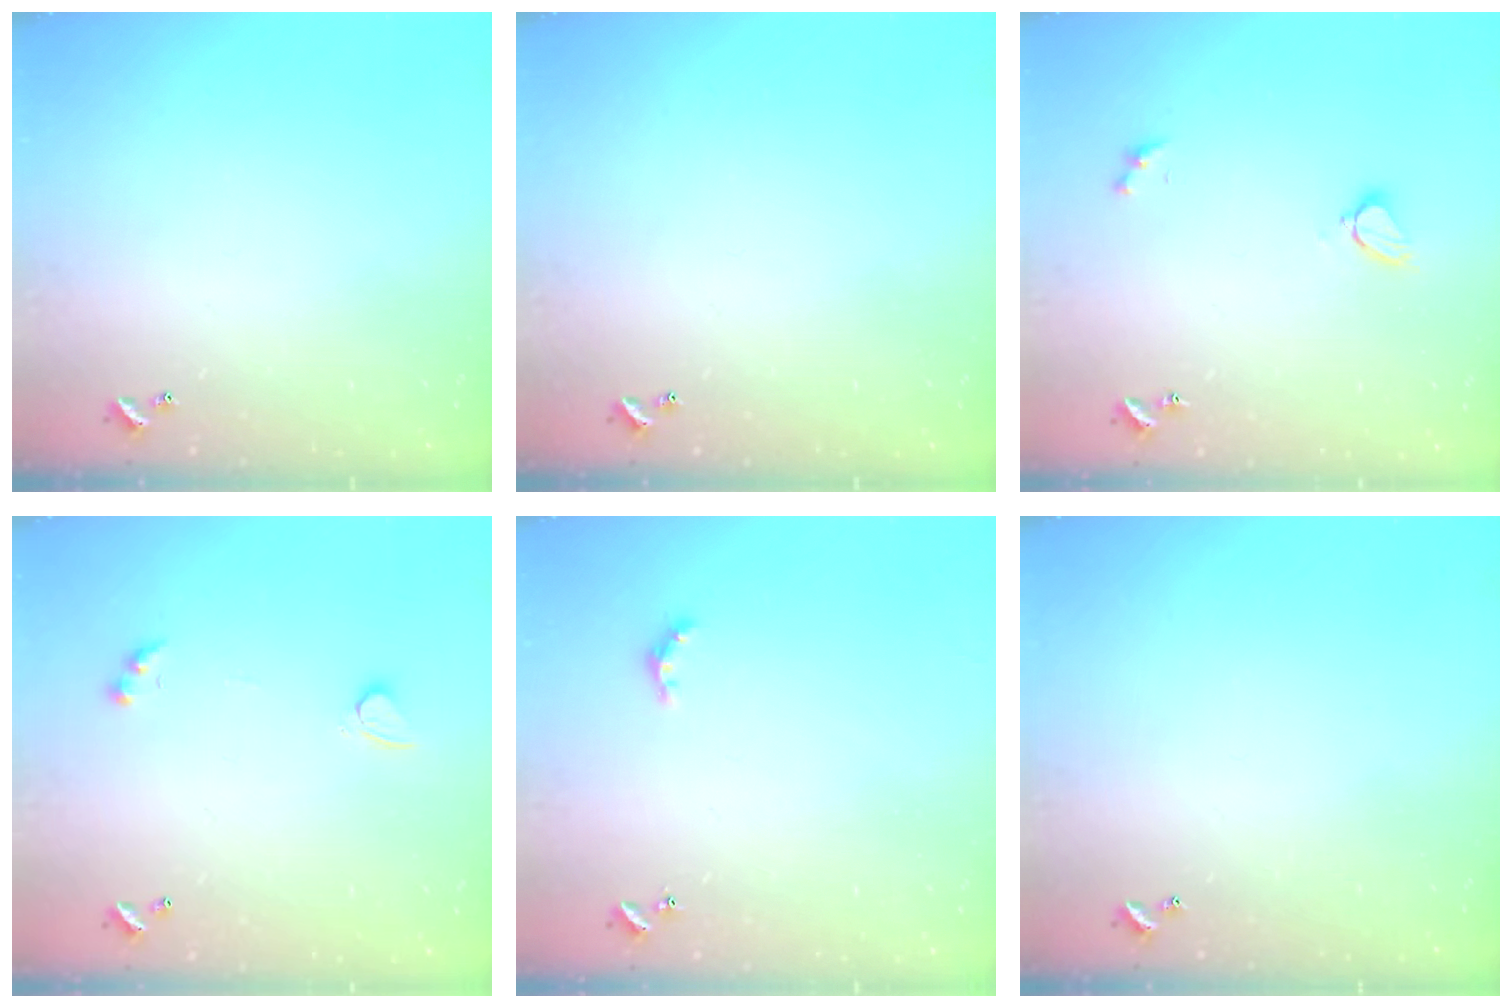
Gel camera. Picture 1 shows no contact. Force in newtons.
{"total": 0.0}
{"total": 2.7, "press": 2.7, "slide": 0.2}
{"total": 2.9, "press": 2.6, "slide": 1.3}
{"total": 2.5, "press": 2.4, "slide": 0.4}
{"total": 0.0}